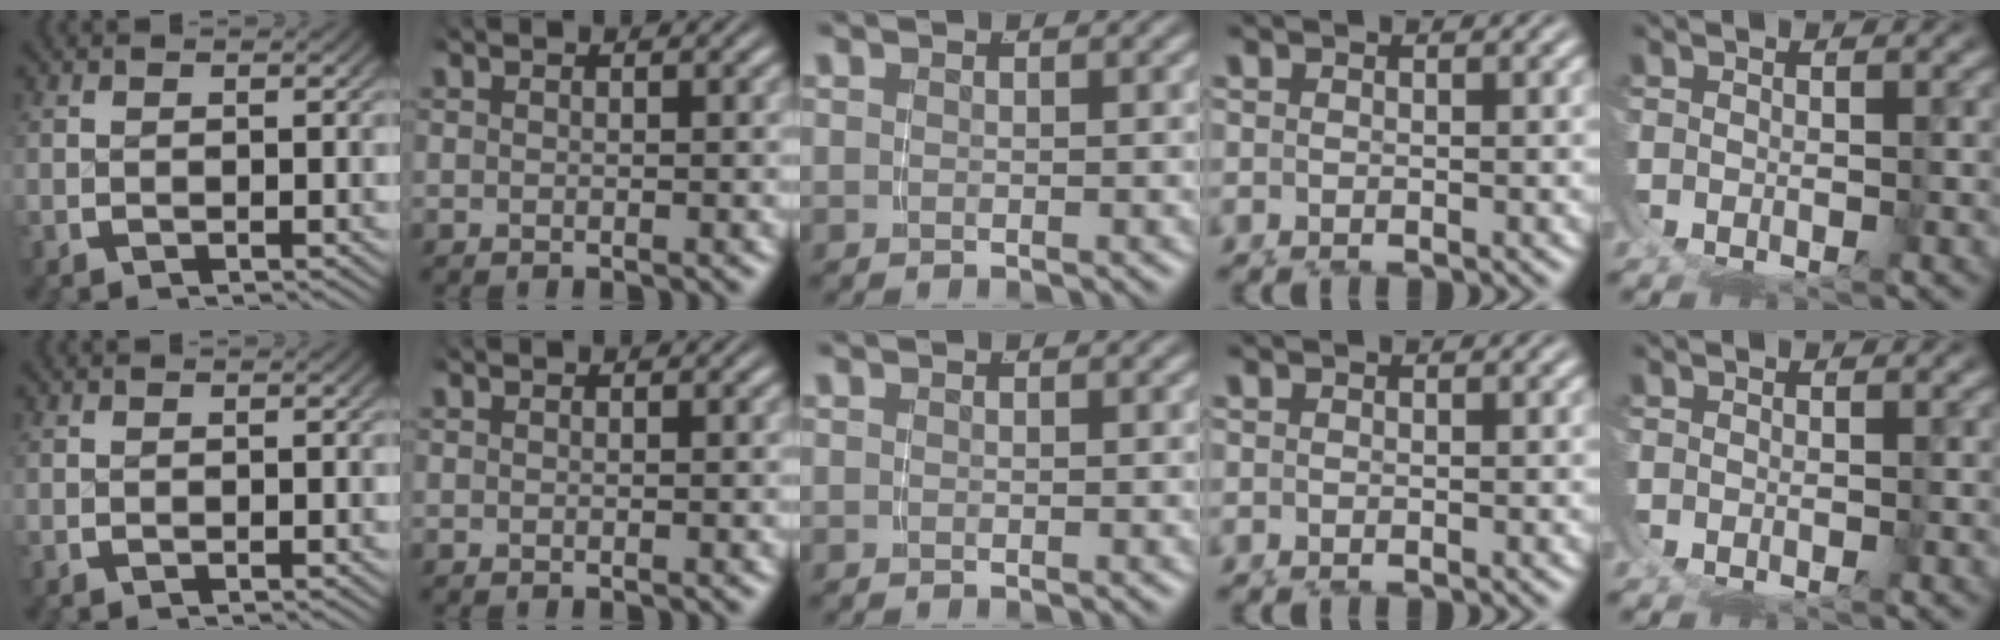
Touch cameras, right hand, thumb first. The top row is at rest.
{}